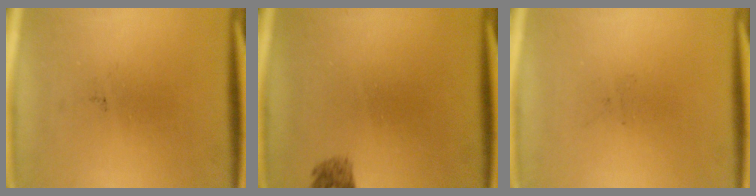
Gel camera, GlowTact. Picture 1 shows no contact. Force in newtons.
{"total": 1.4}
{"total": 0.0}